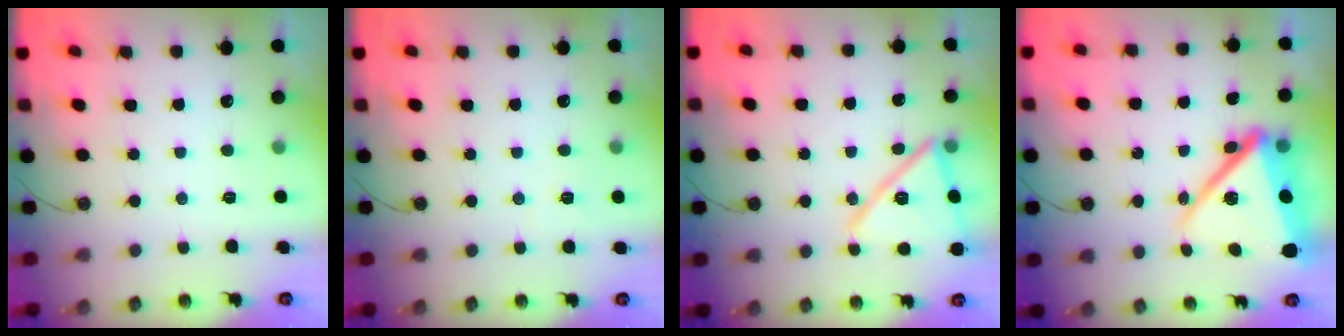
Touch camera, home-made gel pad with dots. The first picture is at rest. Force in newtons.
{"total": 2.7, "press": 2.5, "slide": 1.0}
{"total": 17.4, "press": 17.3, "slide": 1.3}
{"total": 18.6, "press": 18.5, "slide": 1.8}